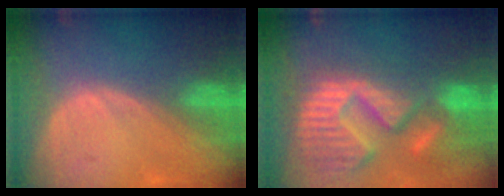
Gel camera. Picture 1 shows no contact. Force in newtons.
{"total": 15.2, "press": 12.6, "slide": 8.4}